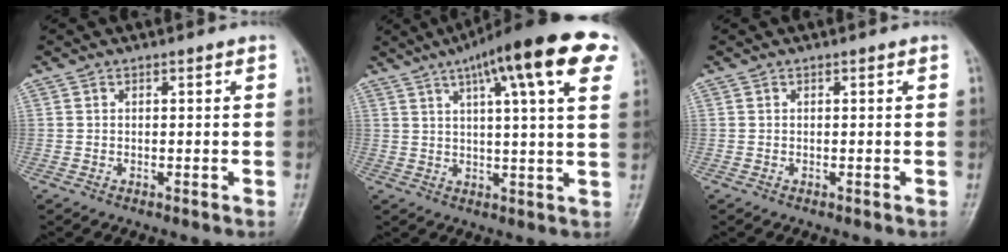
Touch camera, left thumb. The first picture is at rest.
{"total": 19.5, "force": [9.9, 3.9, 16.4], "torque": [-0.232, 0.008, 0.129]}
{"total": 0.0}